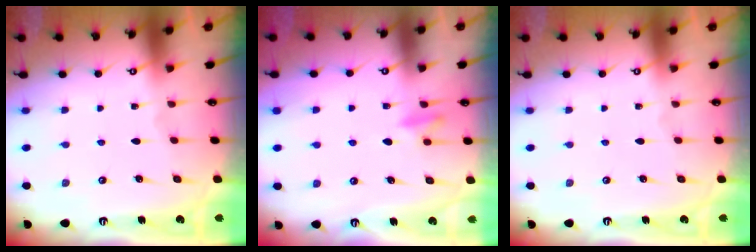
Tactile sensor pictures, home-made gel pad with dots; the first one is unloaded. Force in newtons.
{"total": 8.5, "press": 8.4, "slide": 1.5}
{"total": 0.0}